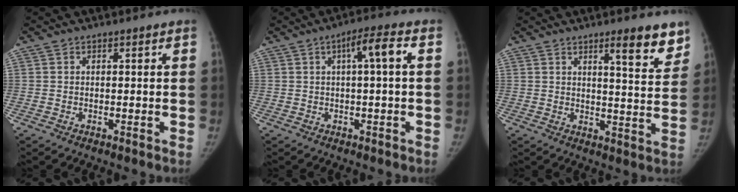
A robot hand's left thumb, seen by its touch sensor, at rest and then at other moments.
{"total": 5.2, "force": [0.9, 0.6, 5.1], "torque": [-0.085, 0.023, 0.014]}
{"total": 8.9, "force": [6.1, 1.6, 6.3], "torque": [-0.059, -0.040, 0.082]}